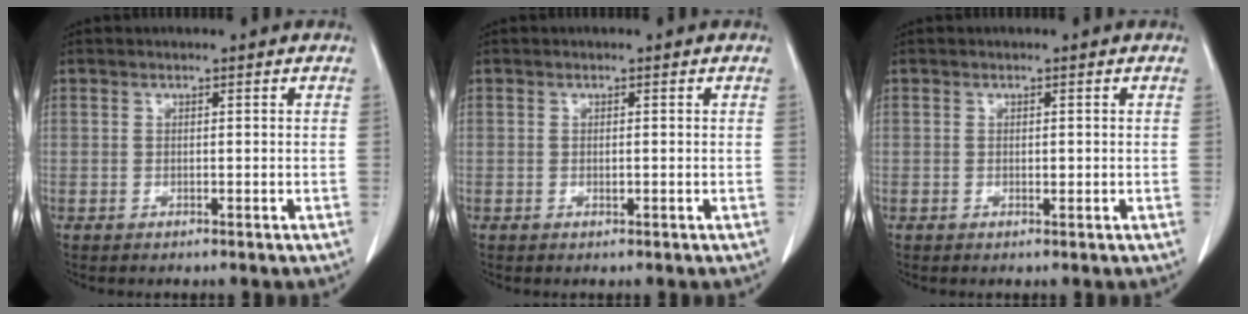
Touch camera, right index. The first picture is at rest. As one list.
[{"total": 0.5, "force": [-0.2, 0.2, 0.4], "torque": [-0.009, -0.001, -0.003]}, {"total": 0.5, "force": [-0.1, 0.3, 0.4], "torque": [-0.007, -0.001, -0.002]}]